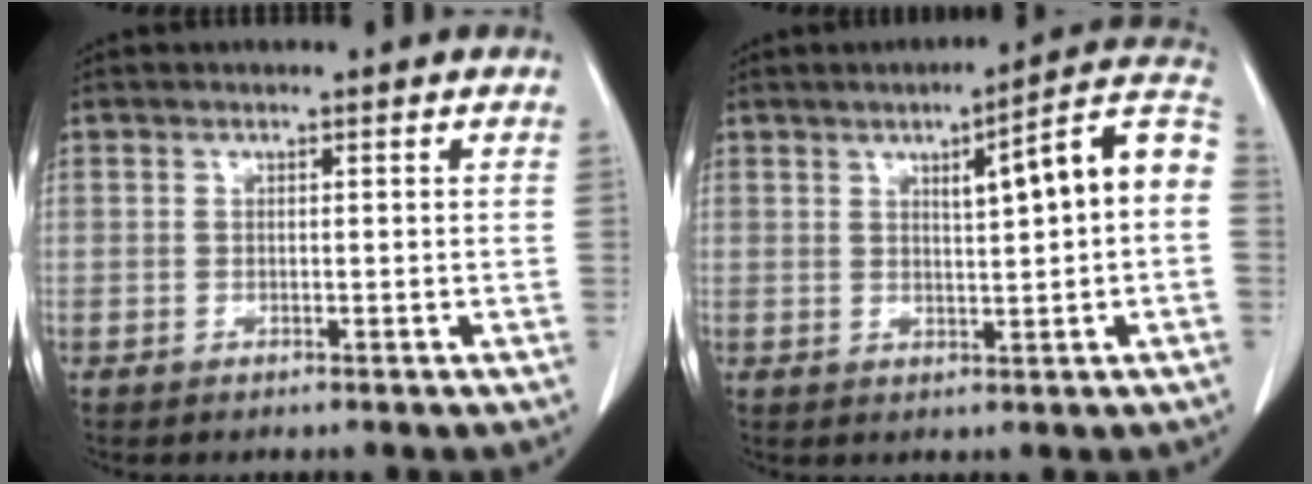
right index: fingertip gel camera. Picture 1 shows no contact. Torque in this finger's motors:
{"motor_torque": [0.75, 0.10, 0.18, 0.05]}